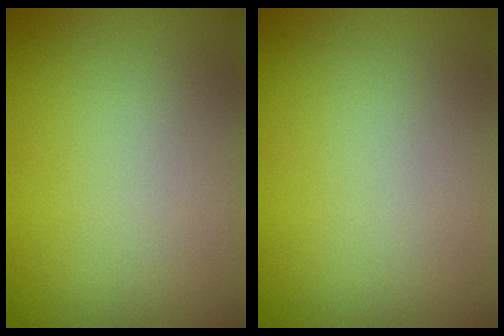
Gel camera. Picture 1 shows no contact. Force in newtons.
{"total": 0.0}